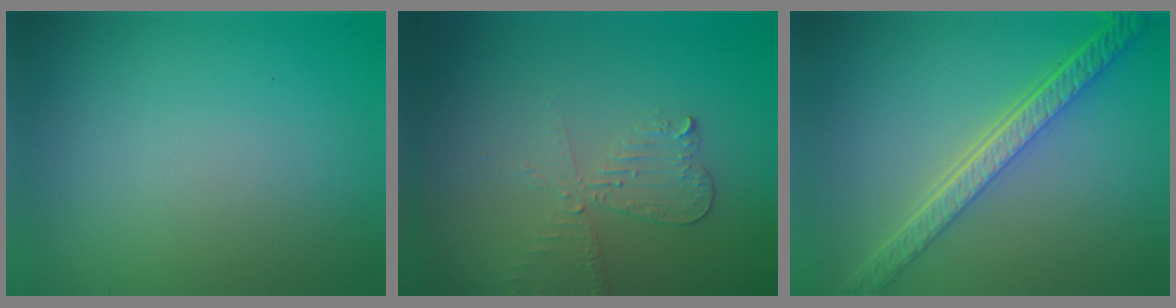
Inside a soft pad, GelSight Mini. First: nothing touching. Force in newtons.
{"total": 2.8, "press": 2.6, "slide": 0.9}
{"total": 5.7, "press": 4.4, "slide": 3.6}